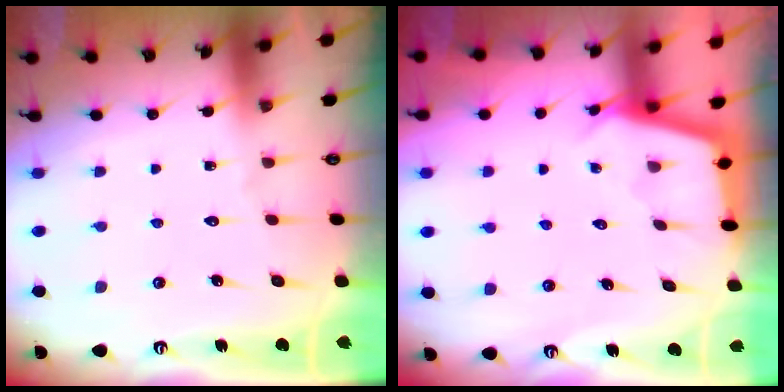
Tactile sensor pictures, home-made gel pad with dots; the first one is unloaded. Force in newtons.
{"total": 3.0, "press": 2.9, "slide": 0.3}